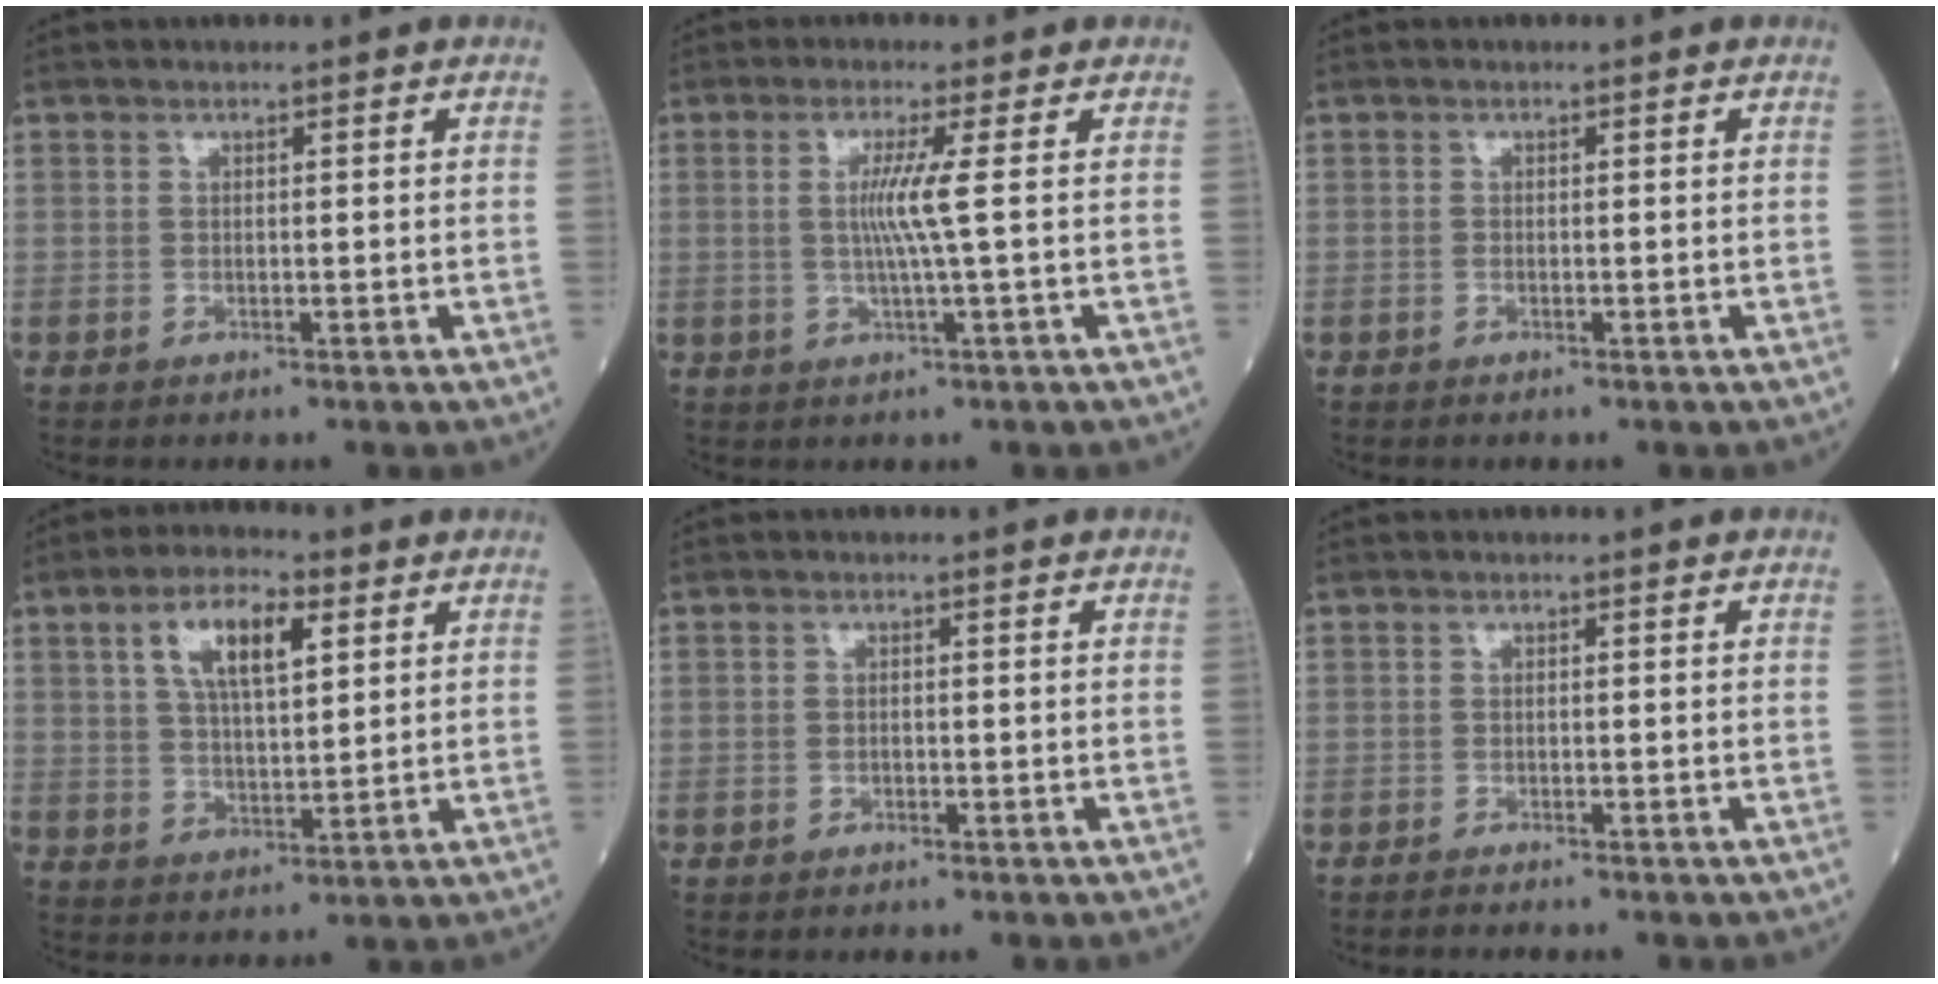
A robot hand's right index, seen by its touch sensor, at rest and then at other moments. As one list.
[{"total": 4.5, "force": [0.4, -1.3, 4.2], "torque": [-0.085, -0.006, 0.006]}, {"total": 0.0}, {"total": 9.2, "force": [3.8, 3.2, 7.7], "torque": [-0.144, 0.011, 0.069]}, {"total": 0.7, "force": [-0.4, 0.5, 0.4], "torque": [-0.007, 0.002, -0.004]}, {"total": 1.9, "force": [-1.7, -0.1, 0.8], "torque": [-0.015, -0.001, -0.022]}]